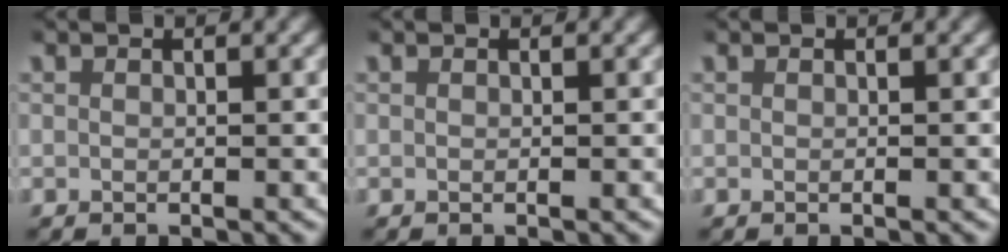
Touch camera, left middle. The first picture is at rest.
{"total": 0.0}
{"total": 0.0}